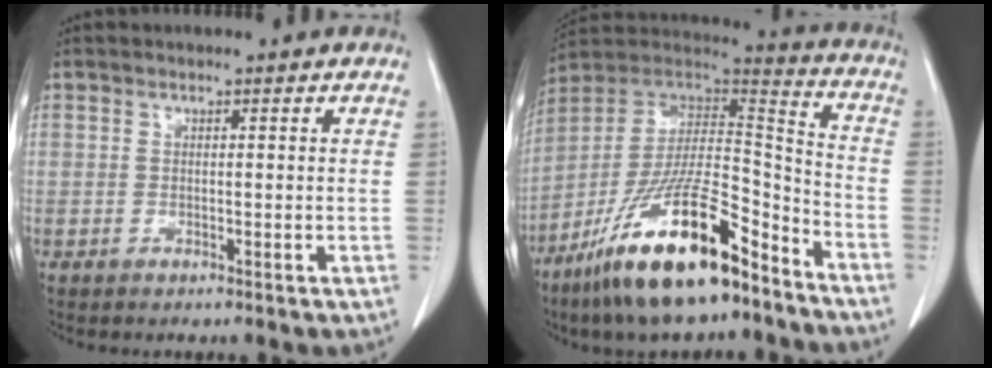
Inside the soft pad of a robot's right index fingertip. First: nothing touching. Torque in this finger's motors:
{"motor_torque": [1.75, -0.38, 1.05, 0.21]}